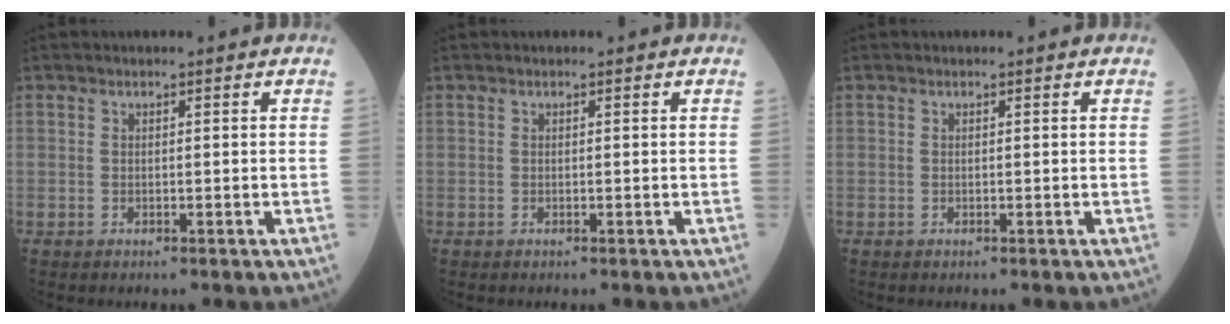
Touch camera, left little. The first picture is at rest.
{"total": 0.0}
{"total": 0.0}